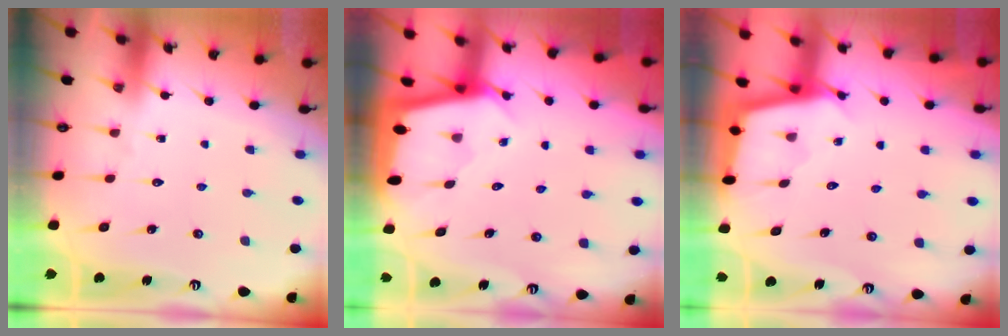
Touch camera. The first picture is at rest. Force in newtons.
{"total": 2.3, "press": 2.3, "slide": 0.2}
{"total": 2.3, "press": 2.3, "slide": 0.2}